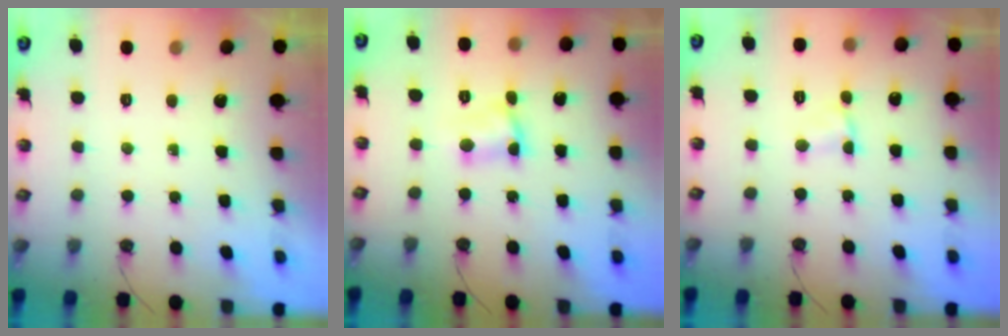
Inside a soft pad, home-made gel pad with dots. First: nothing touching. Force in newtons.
{"total": 4.1, "press": 3.8, "slide": 1.6}
{"total": 1.5, "press": 1.5, "slide": 0.1}